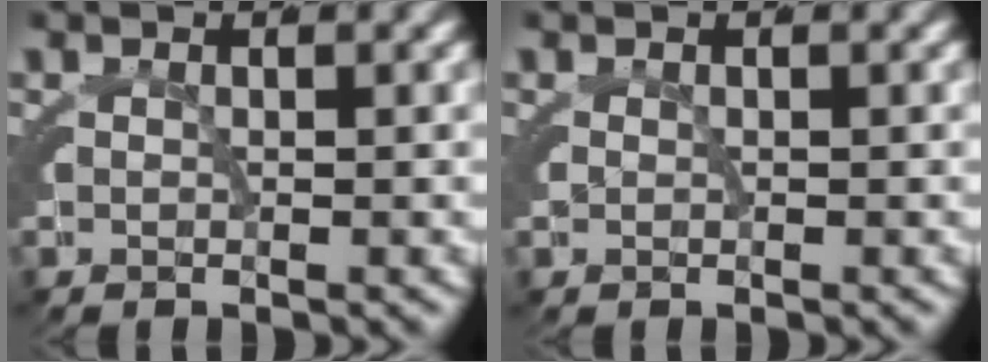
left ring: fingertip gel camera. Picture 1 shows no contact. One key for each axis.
{"total": 0.0}